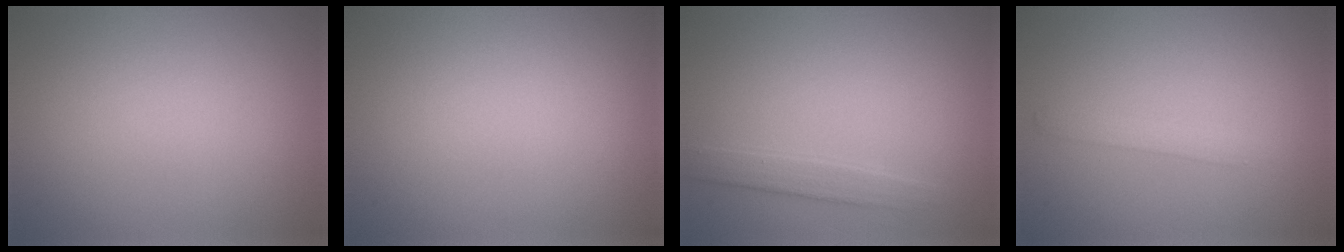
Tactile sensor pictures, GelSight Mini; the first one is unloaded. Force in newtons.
{"total": 0.0}
{"total": 1.7, "press": 1.7, "slide": 0.1}
{"total": 1.3, "press": 1.3, "slide": 0.1}